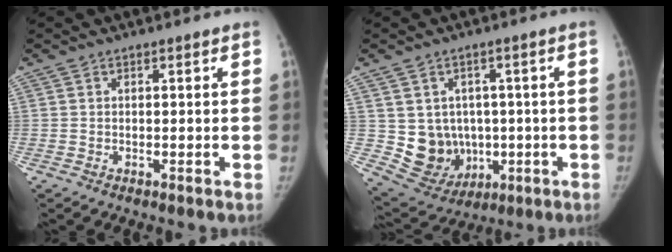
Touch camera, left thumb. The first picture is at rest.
{"total": 10.7, "force": [-0.3, 9.4, 5.1], "torque": [-0.048, -0.001, 0.026]}